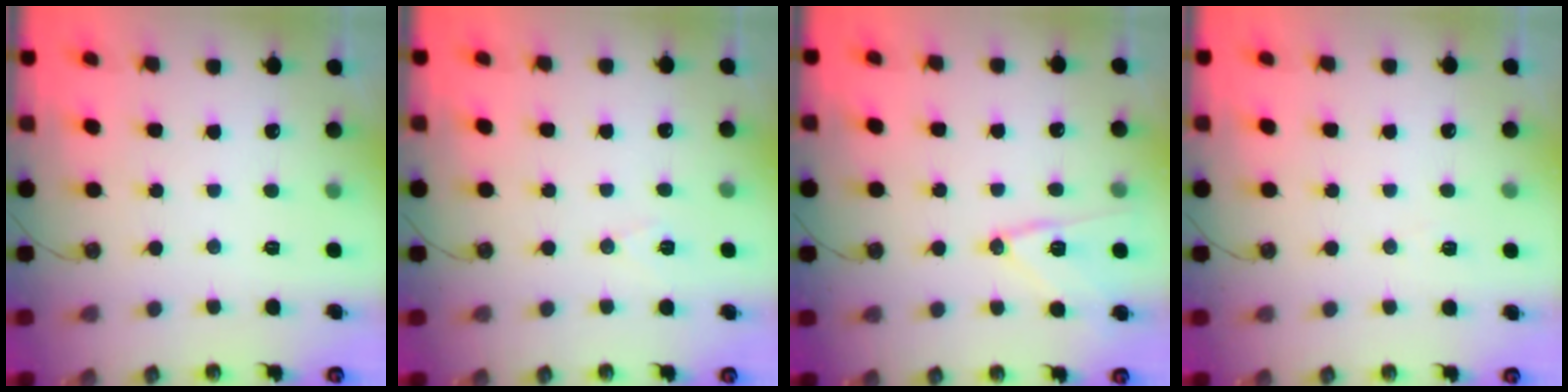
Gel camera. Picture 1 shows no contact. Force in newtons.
{"total": 6.2, "press": 4.1, "slide": 4.6}
{"total": 12.1, "press": 12.1, "slide": 0.3}
{"total": 5.6, "press": 3.4, "slide": 4.5}